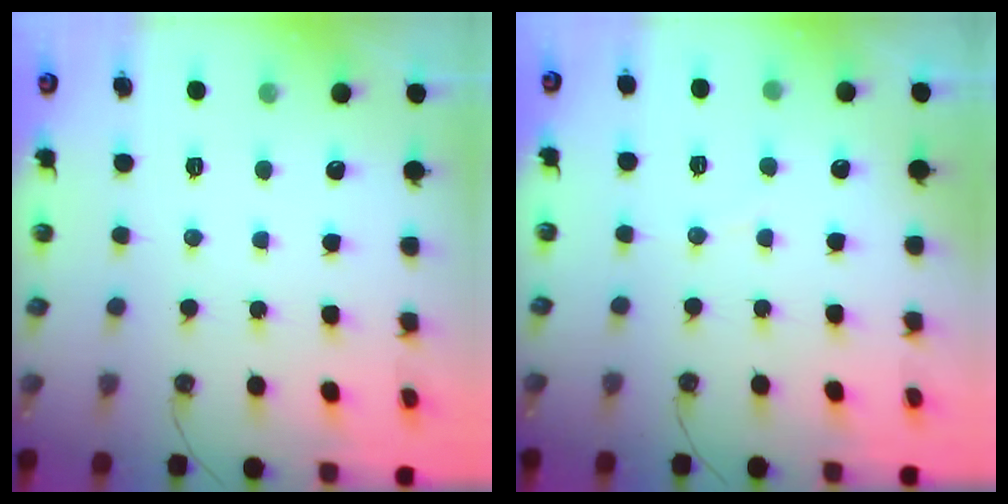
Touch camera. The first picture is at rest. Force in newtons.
{"total": 3.3, "press": 3.1, "slide": 1.0}